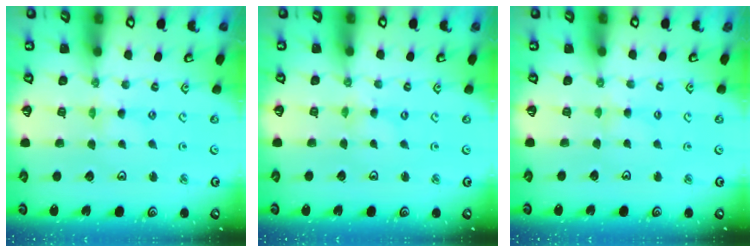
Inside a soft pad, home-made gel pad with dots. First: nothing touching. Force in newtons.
{"total": 0.0}
{"total": 2.3, "press": 2.3, "slide": 0.4}